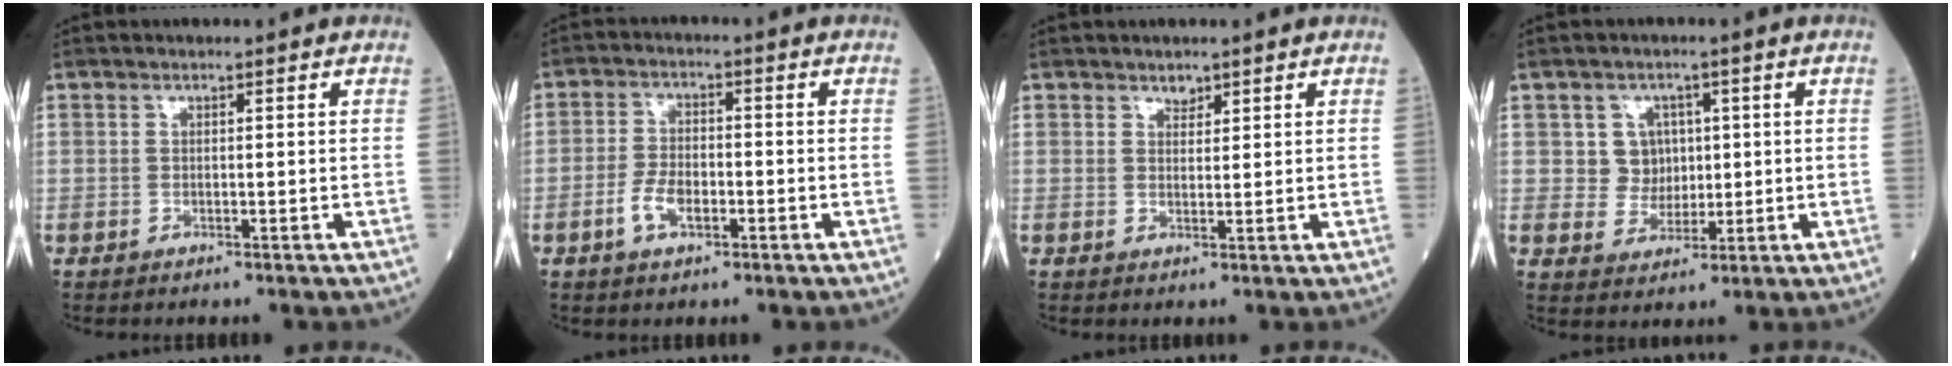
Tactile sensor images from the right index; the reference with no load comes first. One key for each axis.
{"total": 4.7, "fx": -2.0, "fy": 2.1, "fz": 3.7, "tx": -0.076, "ty": 0.003, "tz": -0.038}
{"total": 1.5, "fx": 1.1, "fy": 0.8, "fz": 0.5, "tx": -0.006, "ty": -0.003, "tz": 0.017}
{"total": 4.6, "fx": 1.0, "fy": 4.4, "fz": 0.9, "tx": -0.009, "ty": 0.010, "tz": 0.019}